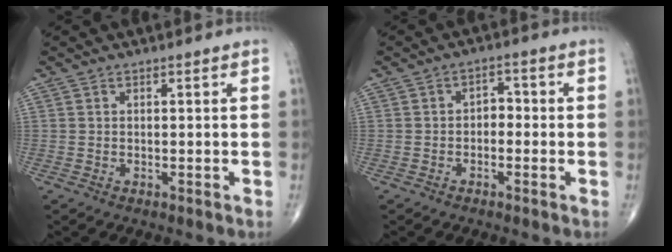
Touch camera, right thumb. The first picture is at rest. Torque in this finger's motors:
{"motor_torque": [-0.40, 0.12, 0.25, 0.07, -0.03]}